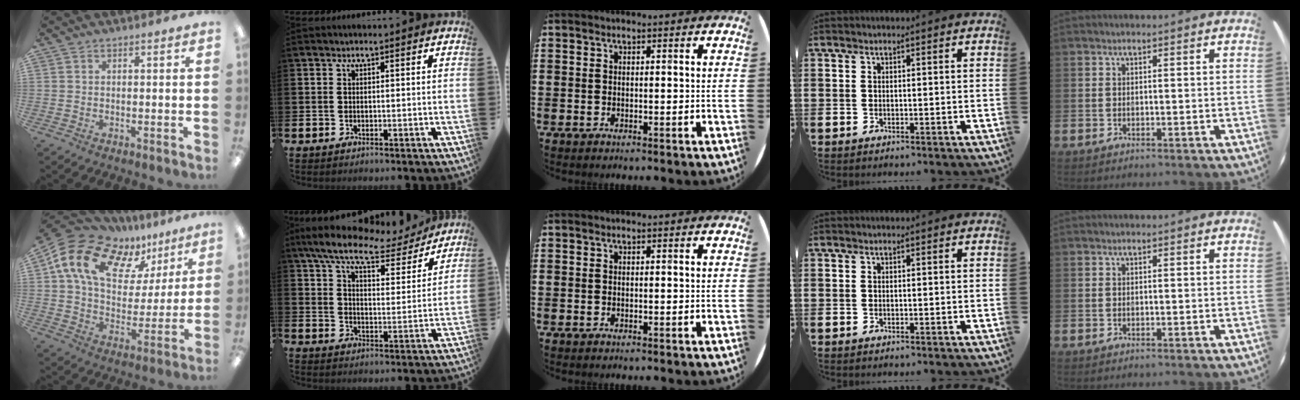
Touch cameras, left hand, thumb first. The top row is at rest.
{"thumb": {"total": 17.0, "force": [10.5, 9.9, 9.0], "torque": [-0.176, -0.050, 0.194]}, "index": {"total": 9.0, "force": [7.8, 2.0, 4.1], "torque": [-0.097, -0.047, 0.131]}}